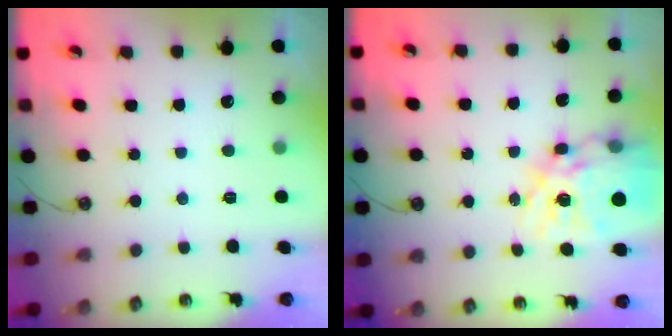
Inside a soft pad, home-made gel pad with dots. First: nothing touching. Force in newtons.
{"total": 22.2, "press": 22.0, "slide": 2.1}